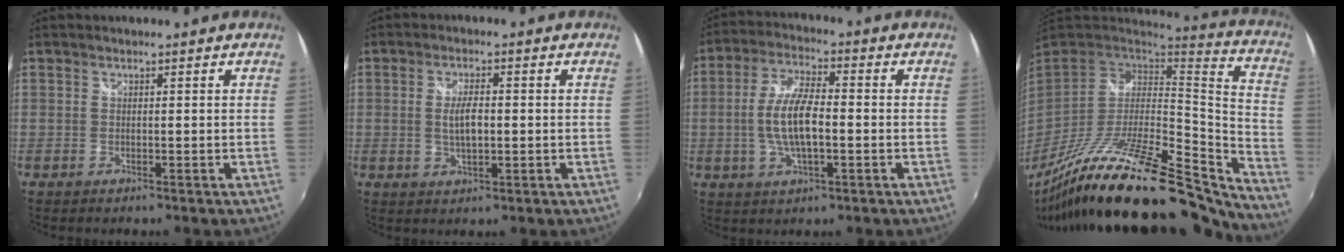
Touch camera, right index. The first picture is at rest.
{"total": 4.6, "force": [-0.1, 1.7, 4.3], "torque": [-0.082, -0.001, 0.001]}
{"total": 9.8, "force": [-1.4, 3.4, 9.1], "torque": [-0.185, 0.005, -0.026]}
{"total": 30.0, "force": [-24.5, 5.7, 16.3], "torque": [-0.240, -0.046, -0.403]}